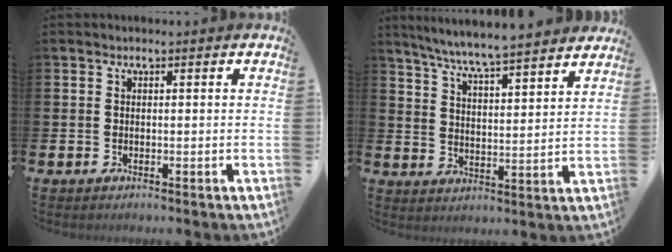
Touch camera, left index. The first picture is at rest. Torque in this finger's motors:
{"motor_torque": [0.36, -0.55, 0.95, 0.21]}